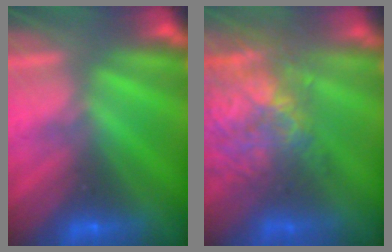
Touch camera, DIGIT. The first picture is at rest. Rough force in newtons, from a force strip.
{"total": 7.8}